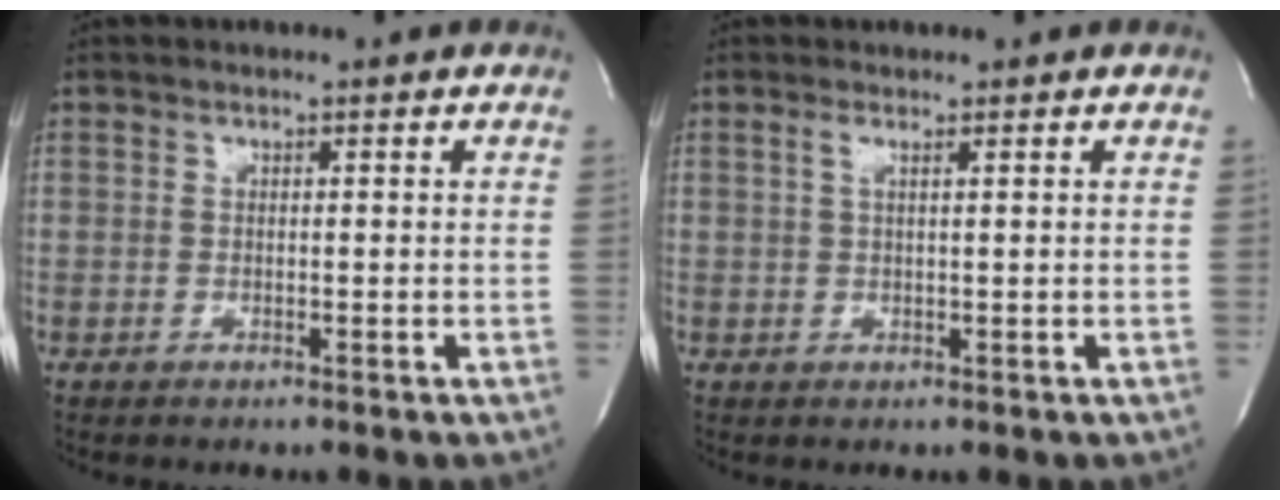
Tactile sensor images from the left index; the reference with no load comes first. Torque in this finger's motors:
{"motor_torque": [0.13, 0.19, 0.00, -0.01]}